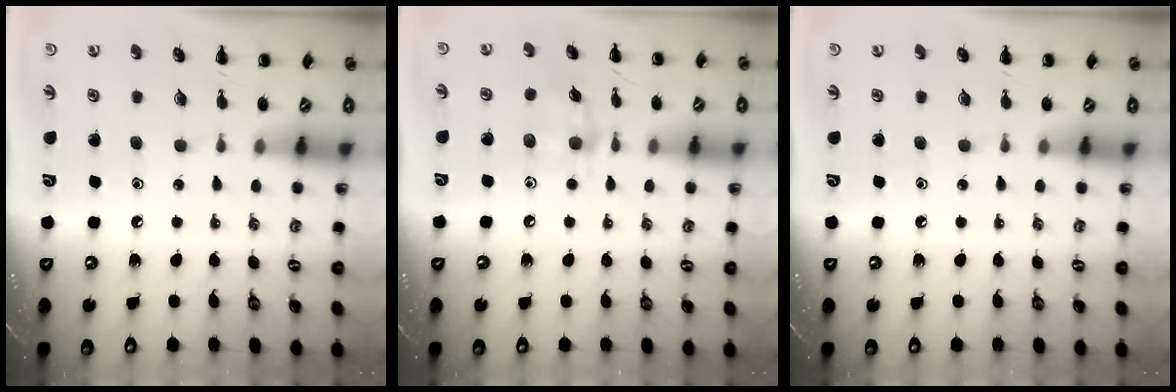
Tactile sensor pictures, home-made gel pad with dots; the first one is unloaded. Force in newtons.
{"total": 6.2, "press": 6.1, "slide": 0.6}
{"total": 0.0}